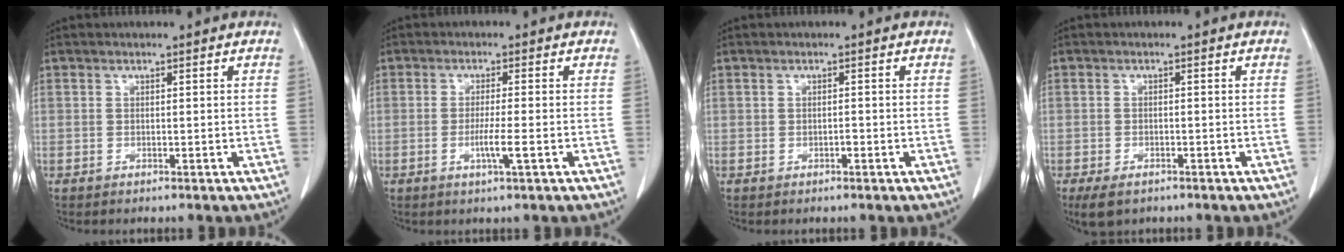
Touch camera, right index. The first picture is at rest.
{"total": 3.4, "force": [-1.0, -0.4, 3.3], "torque": [-0.059, -0.004, -0.018]}
{"total": 0.5, "force": [-0.2, 0.3, 0.4], "torque": [-0.003, 0.004, -0.002]}
{"total": 3.9, "force": [-2.8, 1.9, 2.0], "torque": [-0.034, -0.007, -0.039]}